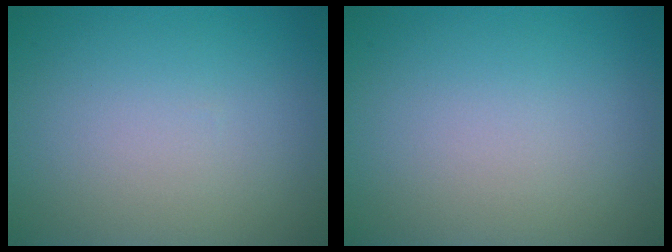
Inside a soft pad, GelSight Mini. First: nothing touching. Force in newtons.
{"total": 0.0}